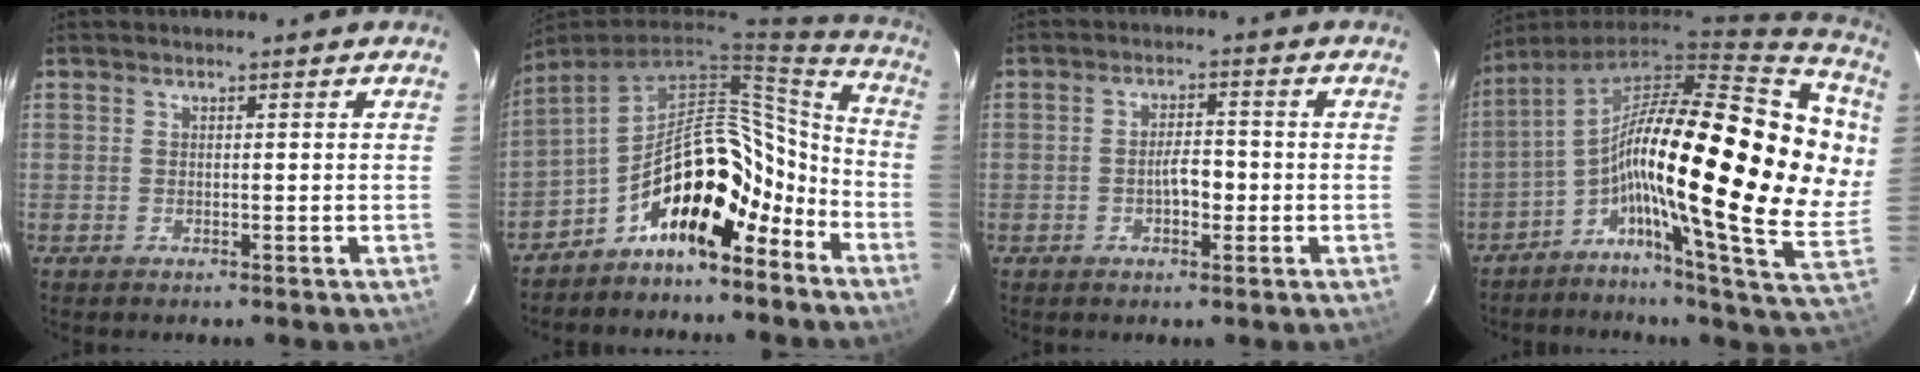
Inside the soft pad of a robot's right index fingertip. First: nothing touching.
{"total": 15.0, "force": [-9.5, 6.1, 9.9], "torque": [-0.145, 0.040, -0.152]}
{"total": 4.0, "force": [-1.1, 1.8, 3.4], "torque": [-0.061, 0.004, -0.014]}
{"total": 29.6, "force": [3.6, 7.0, 28.5], "torque": [-0.431, 0.012, 0.036]}